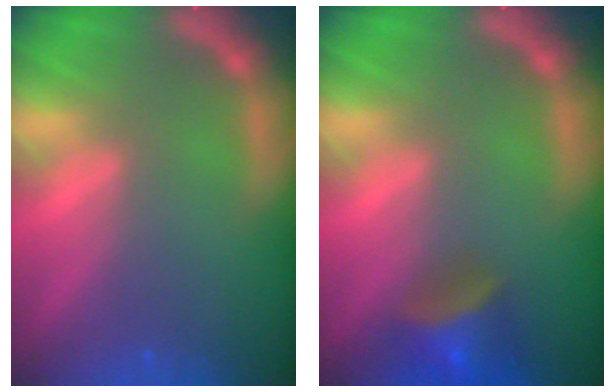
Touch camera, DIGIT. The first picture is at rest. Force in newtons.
{"total": 5.0}